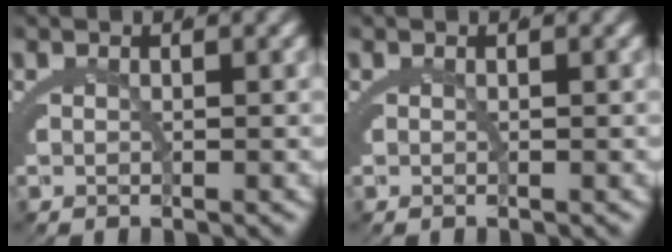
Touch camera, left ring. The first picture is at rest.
{"total": 0.0}